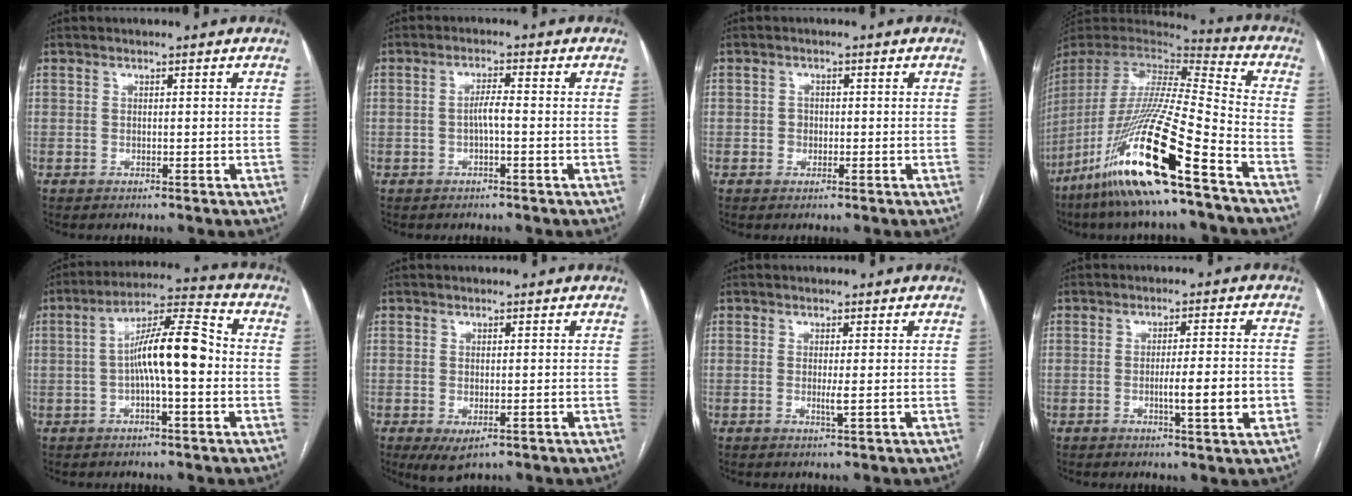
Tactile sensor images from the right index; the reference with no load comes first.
{"total": 2.6, "force": [-0.5, 0.2, 2.5], "torque": [-0.043, 0.004, -0.009]}
{"total": 1.4, "force": [-0.2, 1.3, 0.5], "torque": [-0.005, 0.005, -0.003]}
{"total": 24.5, "force": [-14.4, 0.7, 19.8], "torque": [-0.410, -0.057, -0.278]}
{"total": 11.0, "force": [-0.8, 1.8, 10.8], "torque": [-0.188, 0.029, -0.018]}
{"total": 3.8, "force": [-1.8, 1.6, 3.0], "torque": [-0.048, -0.009, -0.017]}
{"total": 1.5, "force": [-0.1, -0.1, 1.5], "torque": [-0.030, -0.004, -0.002]}
{"total": 6.7, "force": [-1.8, 0.2, 6.4], "torque": [-0.098, -0.004, -0.025]}